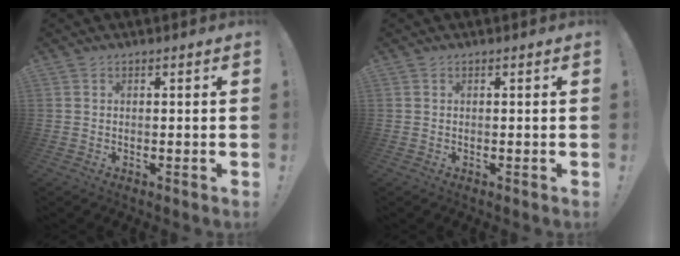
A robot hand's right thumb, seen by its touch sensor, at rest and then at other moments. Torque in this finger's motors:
{"motor_torque": [-0.04, -0.01, 0.09, 0.03, 0.06]}